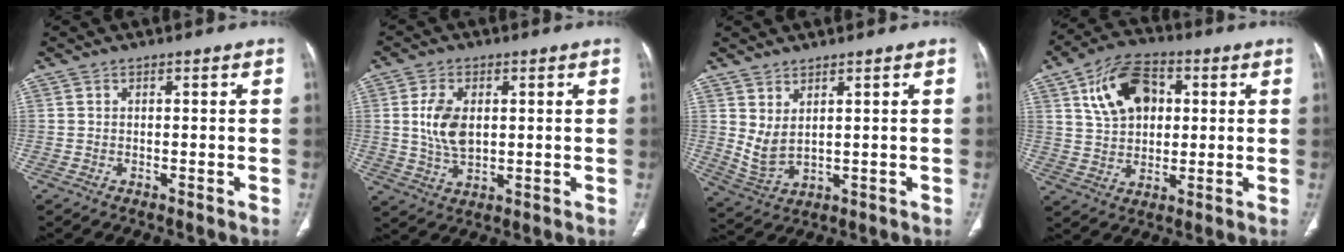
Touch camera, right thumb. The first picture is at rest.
{"total": 7.8, "force": [1.2, 4.7, 6.1], "torque": [-0.114, -0.007, 0.028]}
{"total": 5.3, "force": [2.2, 2.5, 4.2], "torque": [-0.082, -0.021, 0.060]}
{"total": 13.3, "force": [3.9, 8.9, 9.1], "torque": [-0.131, 0.006, 0.066]}